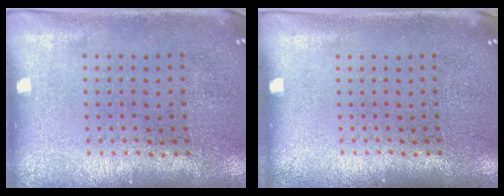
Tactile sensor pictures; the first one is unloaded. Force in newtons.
{"total": 0.0}